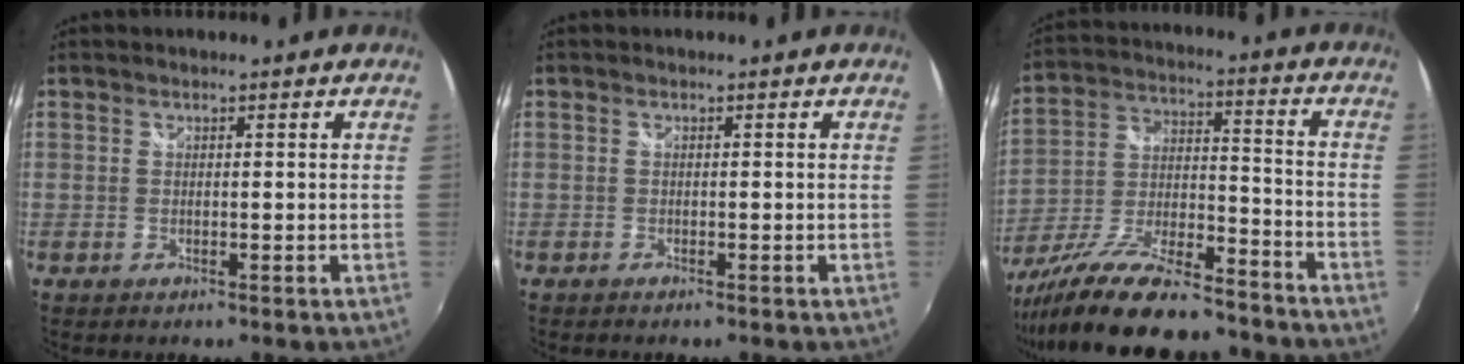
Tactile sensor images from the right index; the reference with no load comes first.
{"total": 0.7, "force": [-0.6, 0.2, 0.3], "torque": [-0.008, -0.003, -0.012]}
{"total": 21.7, "force": [-17.3, 5.7, 11.8], "torque": [-0.227, -0.024, -0.273]}